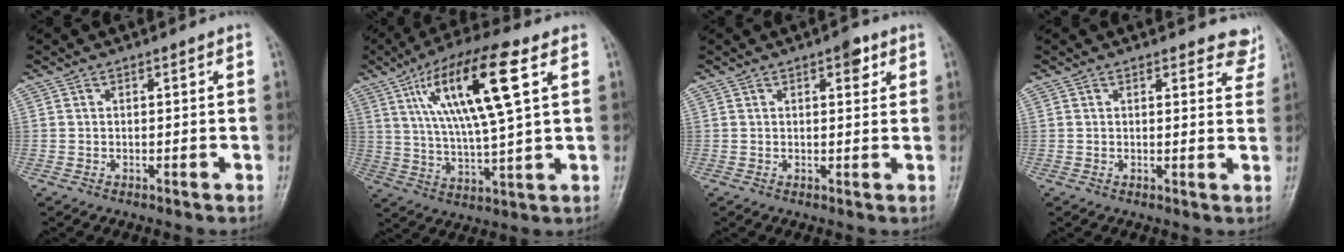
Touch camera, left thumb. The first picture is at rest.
{"total": 17.3, "force": [6.4, 3.6, 15.6], "torque": [-0.292, -0.008, 0.111]}
{"total": 3.1, "force": [1.7, 1.4, 2.2], "torque": [-0.018, -0.004, 0.020]}
{"total": 4.4, "force": [3.9, 1.7, 0.9], "torque": [0.020, -0.024, 0.028]}